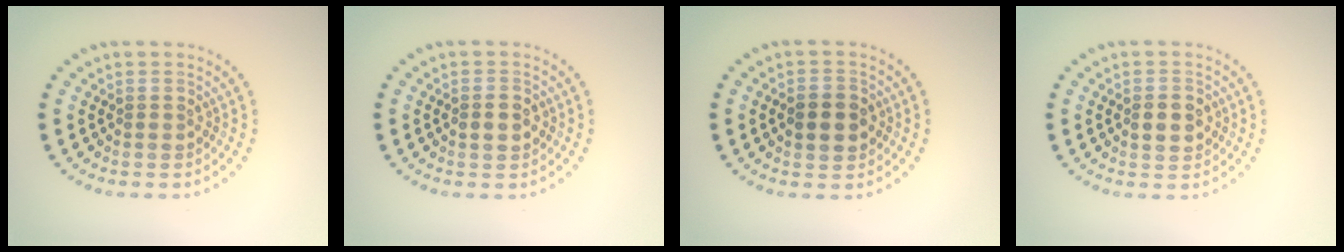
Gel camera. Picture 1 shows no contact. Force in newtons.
{"total": 2.2, "press": 2.2, "slide": 0.1}
{"total": 3.8, "press": 3.8, "slide": 0.2}
{"total": 1.9, "press": 1.9, "slide": 0.0}